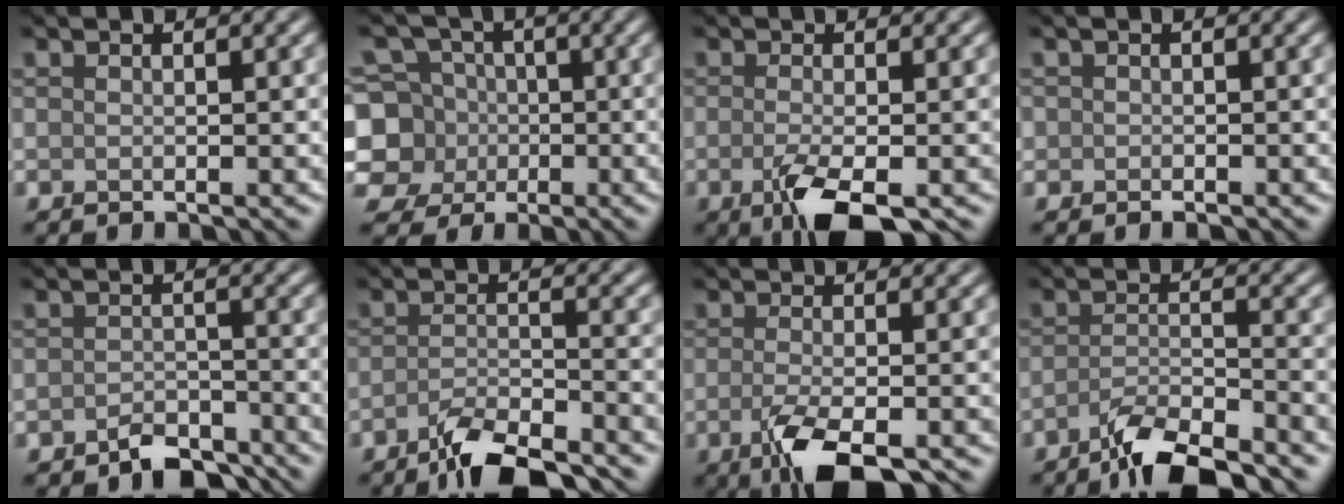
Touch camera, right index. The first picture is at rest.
{"total": 7.8, "force": [-1.4, 7.1, 2.8], "torque": [-0.064, 0.013, -0.055]}
{"total": 4.9, "force": [-1.9, 1.5, 4.3], "torque": [-0.080, -0.011, -0.039]}
{"total": 0.7, "force": [-0.3, 0.6, 0.2], "torque": [0.002, -0.006, -0.008]}
{"total": 3.7, "force": [-2.9, 1.7, 1.5], "torque": [-0.021, 0.000, -0.054]}
{"total": 5.1, "force": [-4.1, 1.0, 2.9], "torque": [-0.051, -0.003, -0.081]}
{"total": 5.7, "force": [-2.5, 1.9, 4.8], "torque": [-0.086, -0.010, -0.049]}
{"total": 5.3, "force": [-4.1, 0.9, 3.1], "torque": [-0.052, -0.002, -0.083]}